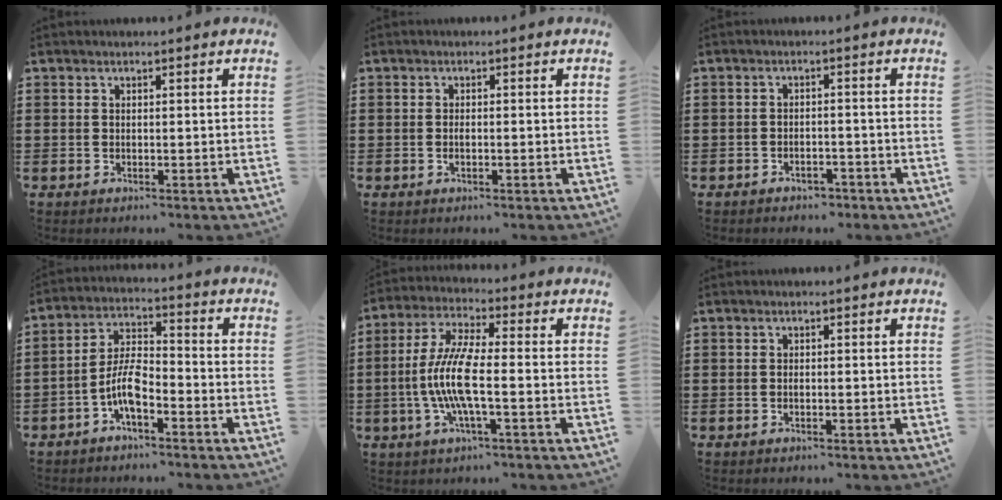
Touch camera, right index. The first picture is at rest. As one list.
[{"total": 1.0, "force": [-0.3, 0.3, 0.9], "torque": [-0.018, -0.004, -0.004]}, {"total": 2.0, "force": [-1.9, 0.5, 0.2], "torque": [-0.011, 0.001, -0.041]}, {"total": 6.7, "force": [-3.2, 2.3, 5.3], "torque": [-0.125, 0.001, -0.067]}, {"total": 9.5, "force": [-2.0, 2.2, 9.0], "torque": [-0.201, -0.015, -0.046]}, {"total": 0.6, "force": [-0.2, 0.2, 0.6], "torque": [-0.013, -0.003, -0.003]}]